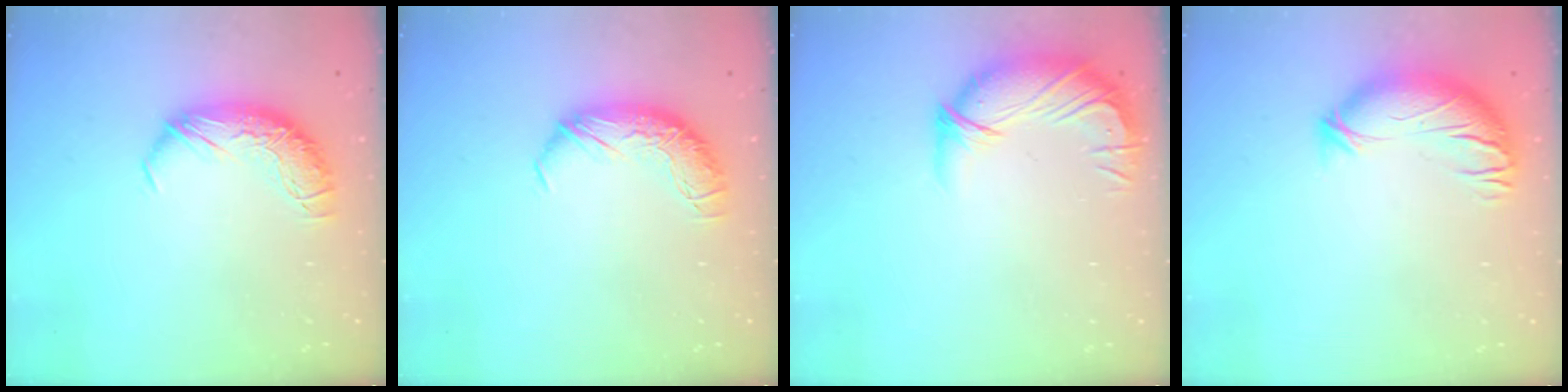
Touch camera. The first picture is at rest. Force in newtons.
{"total": 0.0}
{"total": 2.9, "press": 0.1, "slide": 2.9}
{"total": 3.5, "press": 2.6, "slide": 2.3}